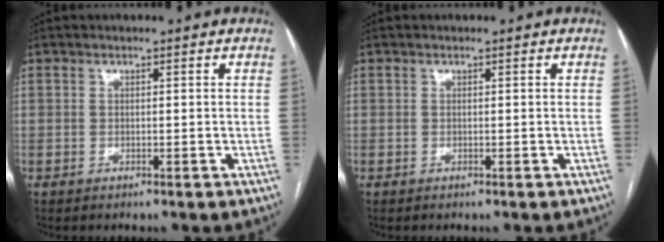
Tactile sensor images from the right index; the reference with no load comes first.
{"total": 0.0}